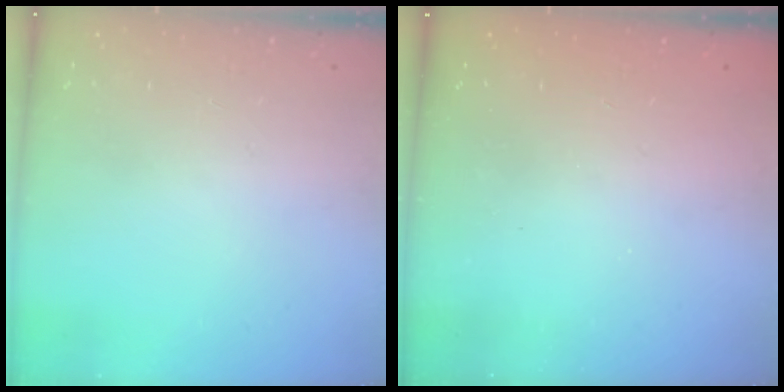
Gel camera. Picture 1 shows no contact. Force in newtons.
{"total": 2.4, "press": 2.3, "slide": 0.8}